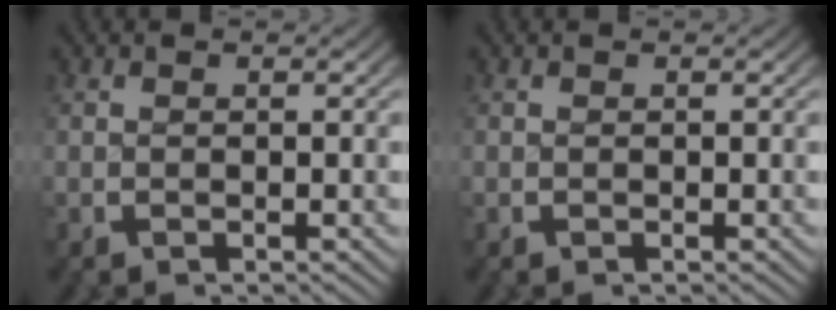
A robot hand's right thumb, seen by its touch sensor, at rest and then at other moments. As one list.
[{"total": 0.0}]